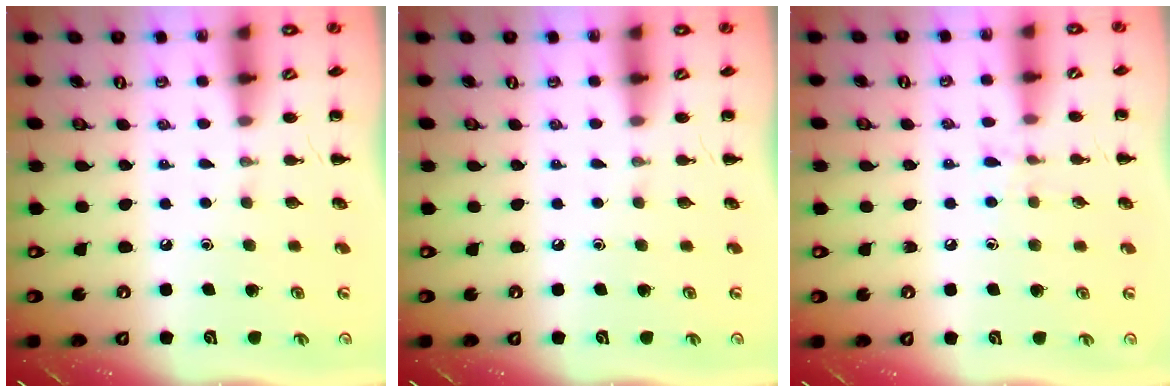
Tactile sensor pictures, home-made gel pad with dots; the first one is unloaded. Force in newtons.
{"total": 0.0}
{"total": 5.8, "press": 5.5, "slide": 2.0}